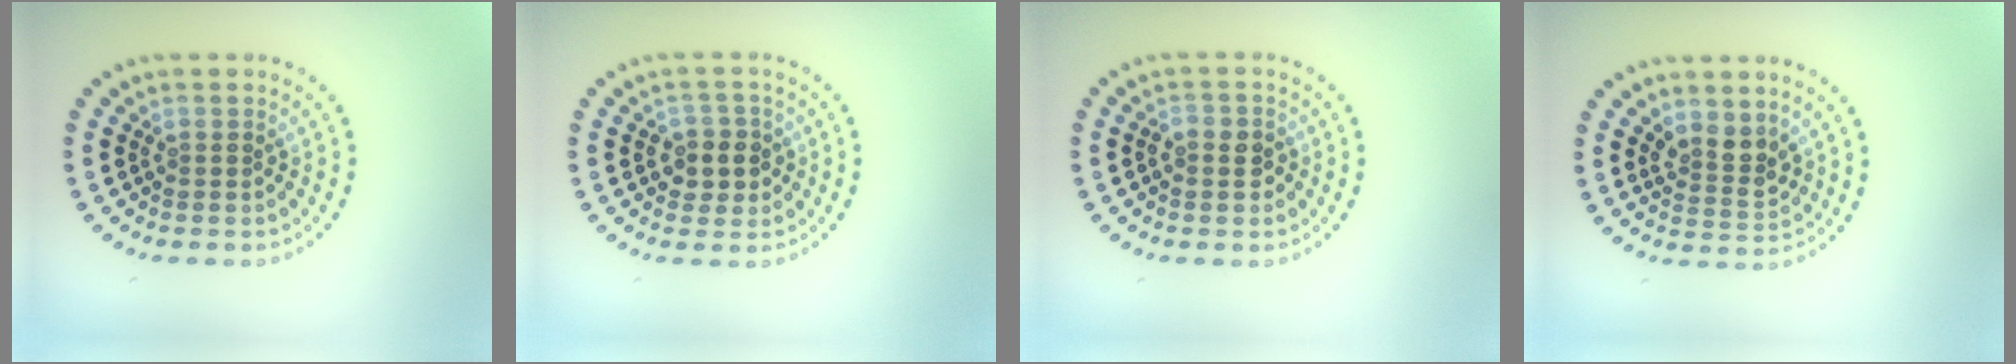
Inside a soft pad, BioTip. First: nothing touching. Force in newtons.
{"total": 2.8, "press": 2.7, "slide": 0.8}
{"total": 2.0, "press": 1.9, "slide": 0.5}
{"total": 2.6, "press": 2.4, "slide": 1.2}